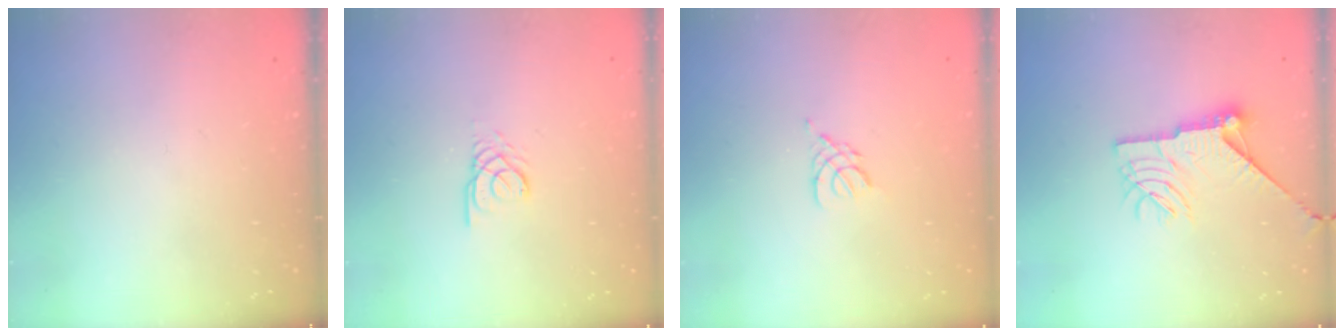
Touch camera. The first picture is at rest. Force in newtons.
{"total": 2.4, "press": 2.4, "slide": 0.1}
{"total": 2.9, "press": 2.8, "slide": 0.6}
{"total": 13.8, "press": 13.8, "slide": 0.6}